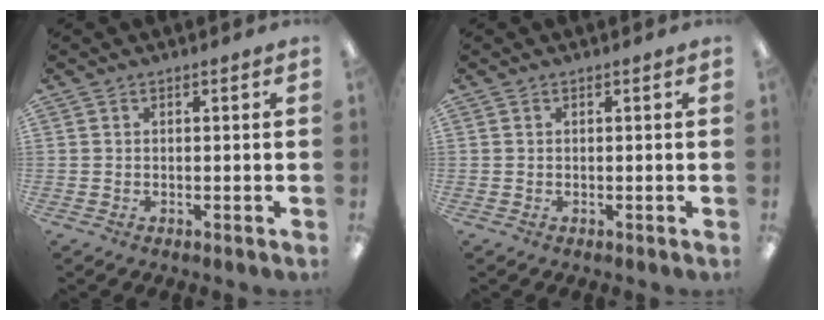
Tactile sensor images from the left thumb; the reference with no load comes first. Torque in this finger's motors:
{"motor_torque": [0.00, 0.00, -0.24, 0.09, 0.00]}